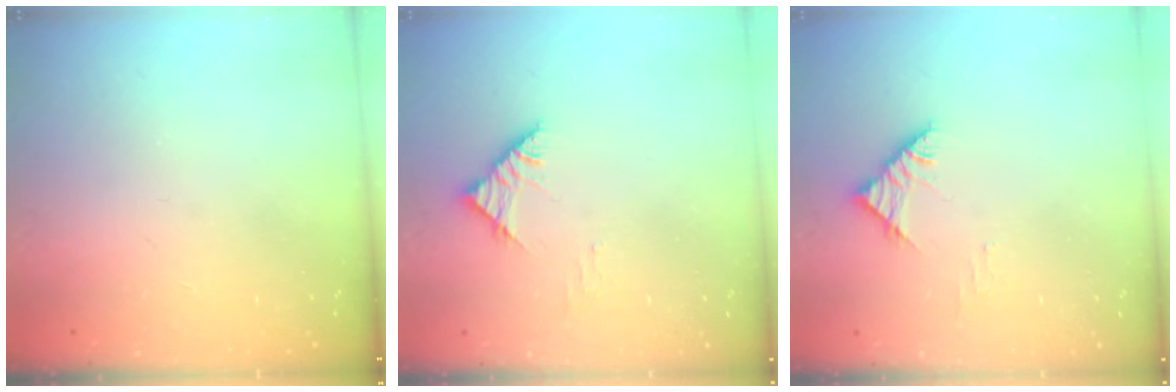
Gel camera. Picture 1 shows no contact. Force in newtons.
{"total": 5.3, "press": 5.3, "slide": 0.2}
{"total": 5.3, "press": 5.3, "slide": 0.2}